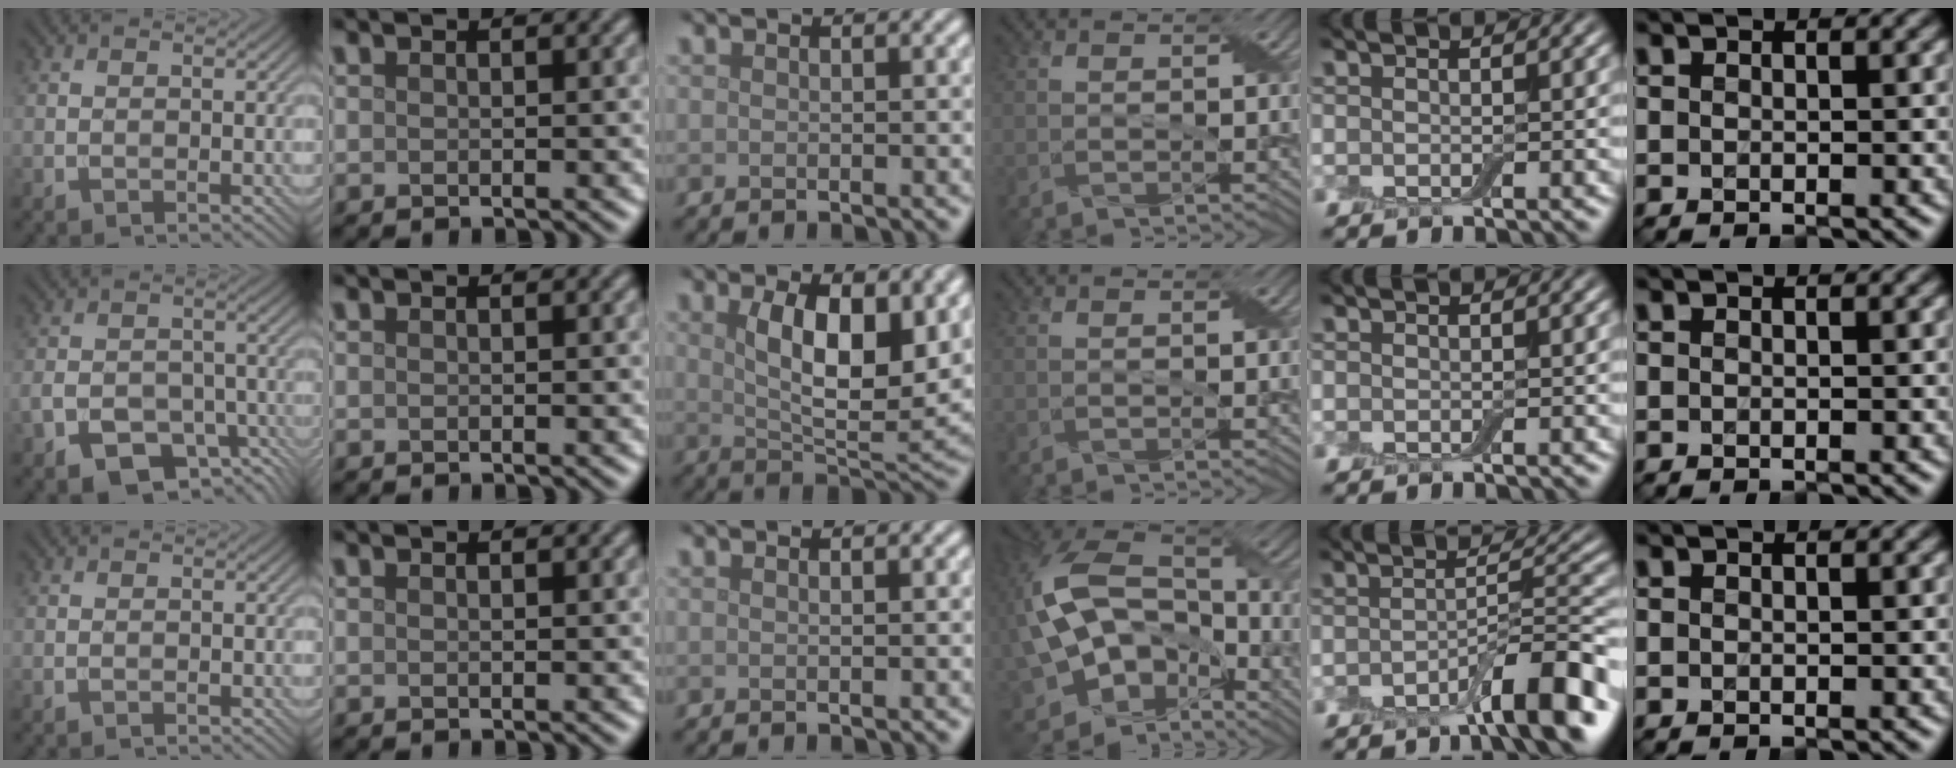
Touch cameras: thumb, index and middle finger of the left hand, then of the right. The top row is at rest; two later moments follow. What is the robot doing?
{"motion": "peel", "object": "aluminum foil"}